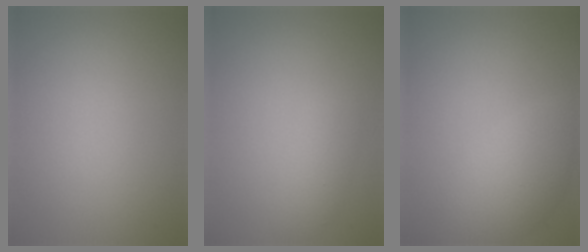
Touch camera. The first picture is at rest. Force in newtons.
{"total": 2.0, "press": 2.0, "slide": 0.1}
{"total": 5.0, "press": 5.0, "slide": 0.1}